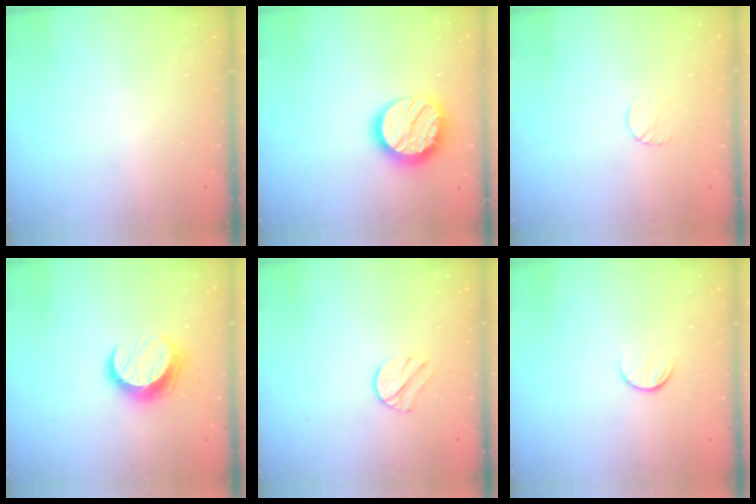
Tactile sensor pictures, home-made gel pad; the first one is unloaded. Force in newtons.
{"total": 17.4, "press": 17.4, "slide": 1.2}
{"total": 6.1, "press": 6.1, "slide": 0.5}
{"total": 10.1, "press": 10.1, "slide": 0.2}
{"total": 6.9, "press": 6.8, "slide": 1.2}
{"total": 7.5, "press": 7.5, "slide": 0.9}